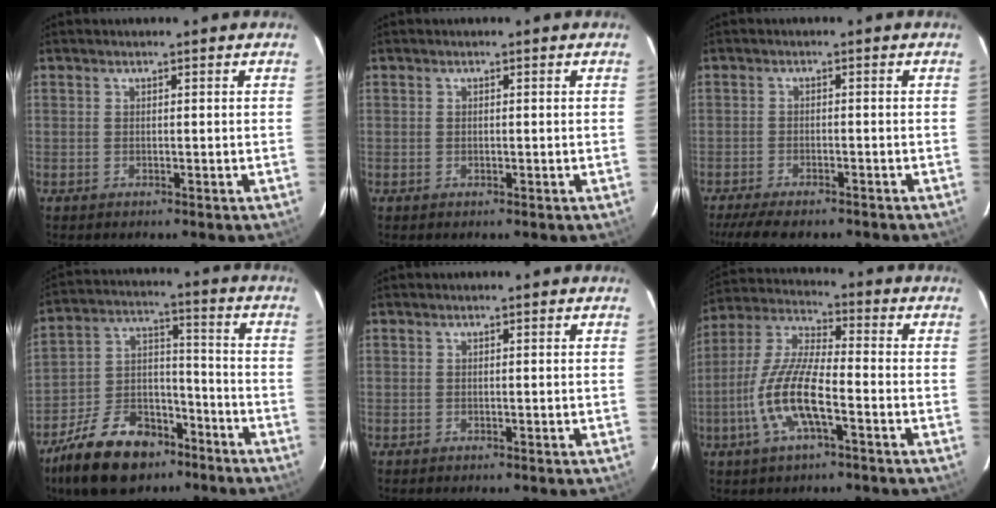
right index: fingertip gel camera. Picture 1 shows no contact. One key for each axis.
{"total": 0.0}
{"total": 9.4, "fx": -7.8, "fy": 2.4, "fz": 4.7, "tx": -0.109, "ty": -0.028, "tz": -0.127}
{"total": 18.1, "fx": -11.9, "fy": 9.9, "fz": 9.2, "tx": -0.202, "ty": 0.018, "tz": -0.193}
{"total": 0.0}
{"total": 13.4, "fx": -5.0, "fy": 3.5, "fz": 11.9, "tx": -0.253, "ty": -0.004, "tz": -0.098}